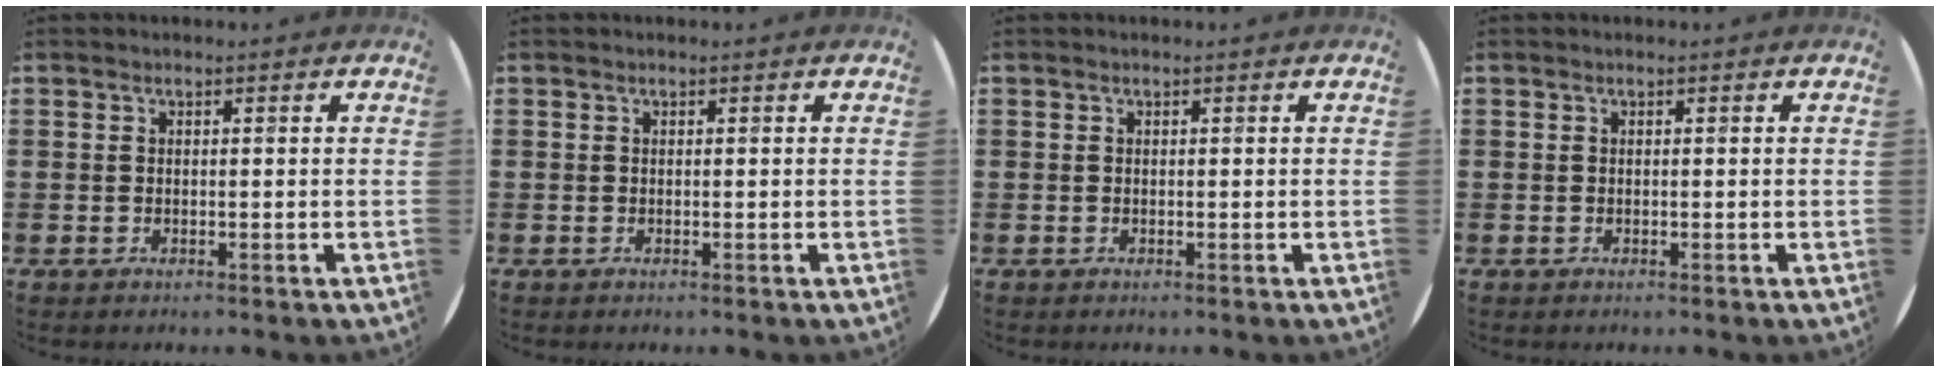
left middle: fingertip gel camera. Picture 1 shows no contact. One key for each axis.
{"total": 0.0}
{"total": 0.0}
{"total": 0.0}